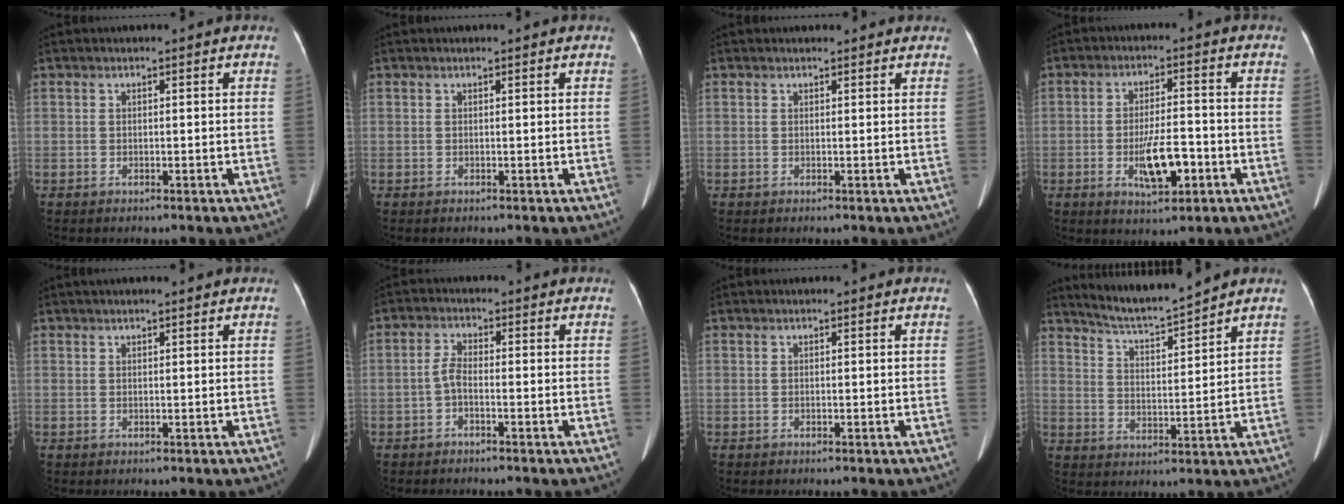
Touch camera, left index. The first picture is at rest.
{"total": 0.0}
{"total": 2.2, "force": [2.1, 0.6, 0.4], "torque": [-0.009, 0.011, 0.021]}
{"total": 6.9, "force": [-2.5, 2.1, 6.1], "torque": [-0.113, -0.003, -0.039]}
{"total": 2.3, "force": [1.8, 0.0, 1.3], "torque": [-0.014, 0.024, 0.029]}
{"total": 2.2, "force": [-1.1, 0.8, 1.8], "torque": [-0.041, 0.004, -0.023]}
{"total": 0.0}
{"total": 7.7, "force": [7.3, -1.0, 2.1], "torque": [-0.044, -0.006, 0.138]}